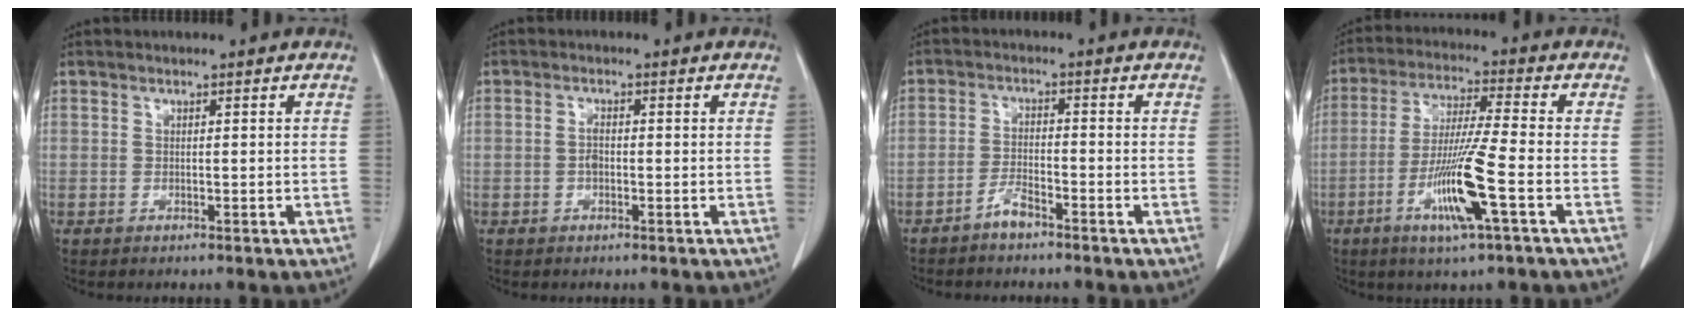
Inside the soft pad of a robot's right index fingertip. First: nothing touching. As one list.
[{"total": 1.6, "force": [-0.3, 0.7, 1.4], "torque": [-0.028, 0.003, -0.007]}, {"total": 2.7, "force": [-2.3, 0.5, 1.4], "torque": [-0.028, 0.001, -0.045]}, {"total": 11.4, "force": [-4.2, -0.3, 10.6], "torque": [-0.210, -0.017, -0.081]}]